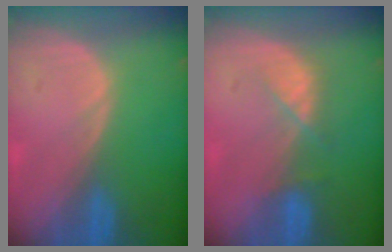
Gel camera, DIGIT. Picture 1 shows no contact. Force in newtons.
{"total": 3.3, "press": 3.2, "slide": 0.7}